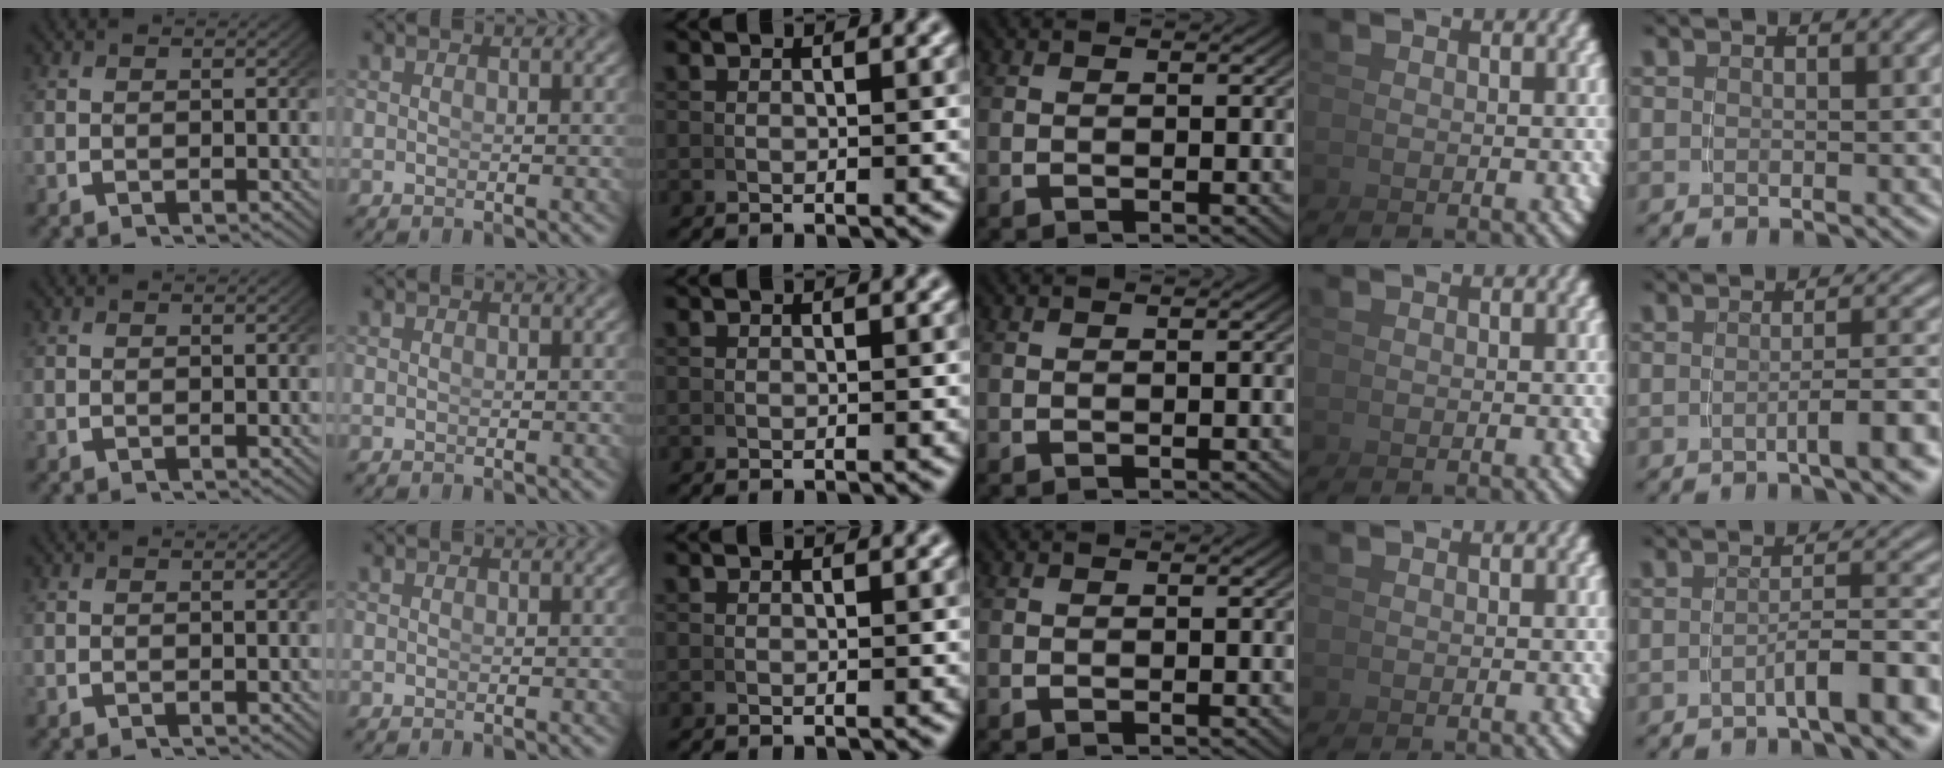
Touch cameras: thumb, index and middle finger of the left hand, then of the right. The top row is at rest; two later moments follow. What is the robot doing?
{"motion": "lift_and_place", "object": "dispenser bottle"}